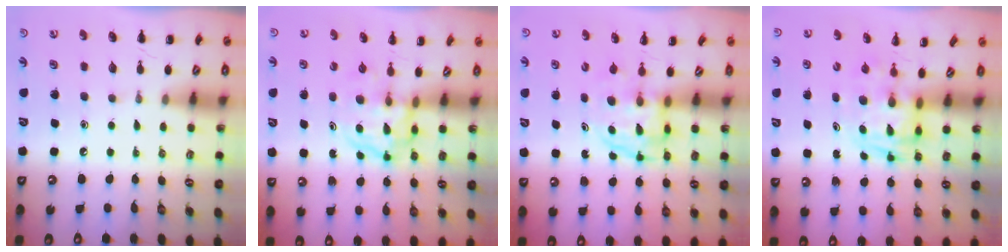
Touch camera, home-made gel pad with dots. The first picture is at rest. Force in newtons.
{"total": 3.9, "press": 3.9, "slide": 0.4}
{"total": 3.8, "press": 3.8, "slide": 0.3}
{"total": 2.8, "press": 2.7, "slide": 0.5}